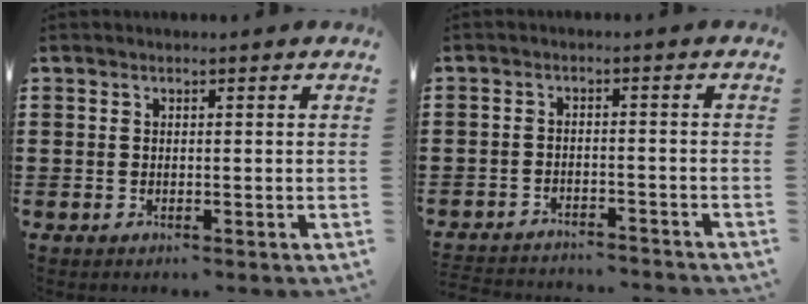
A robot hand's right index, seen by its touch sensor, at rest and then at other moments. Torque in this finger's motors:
{"motor_torque": [-2.14, 0.00, -1.05, 0.05]}